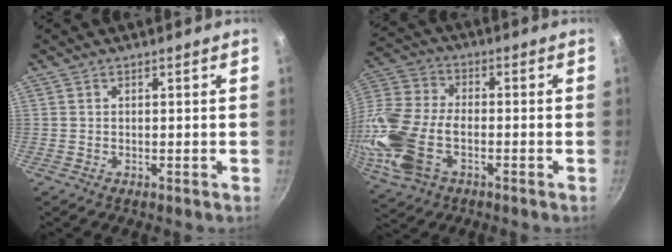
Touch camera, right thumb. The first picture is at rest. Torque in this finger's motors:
{"motor_torque": [2.51, 2.49, 1.70, -1.06, 0.58]}